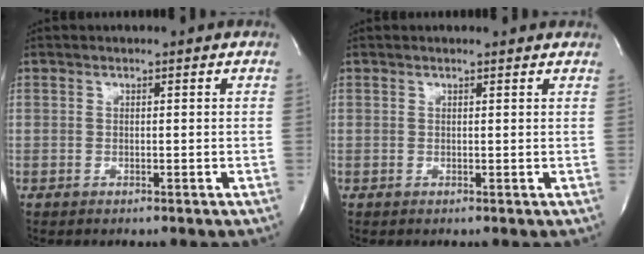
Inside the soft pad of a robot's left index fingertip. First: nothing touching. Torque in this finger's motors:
{"motor_torque": [0.16, -0.08, -0.09, -0.04]}